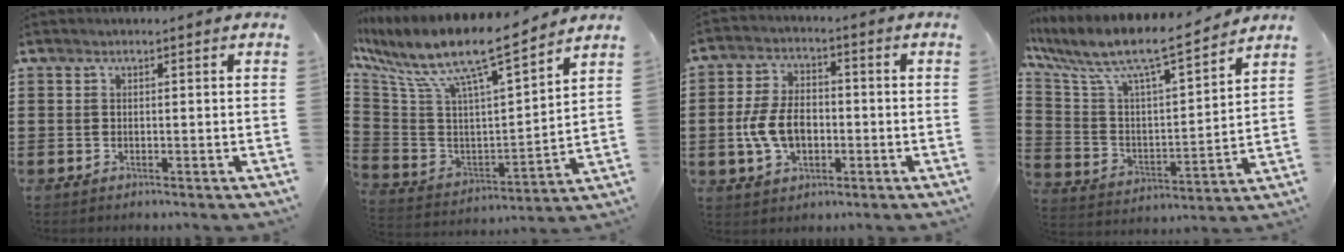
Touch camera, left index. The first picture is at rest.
{"total": 10.5, "force": [8.0, 1.5, 6.6], "torque": [-0.161, -0.062, 0.131]}
{"total": 7.8, "force": [-1.5, 4.8, 5.9], "torque": [-0.139, 0.003, -0.033]}
{"total": 8.8, "force": [7.3, 1.4, 4.7], "torque": [-0.126, -0.056, 0.116]}